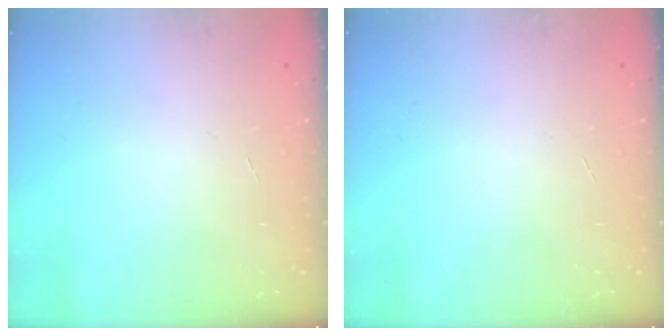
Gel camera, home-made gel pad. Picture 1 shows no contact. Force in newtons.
{"total": 0.0}